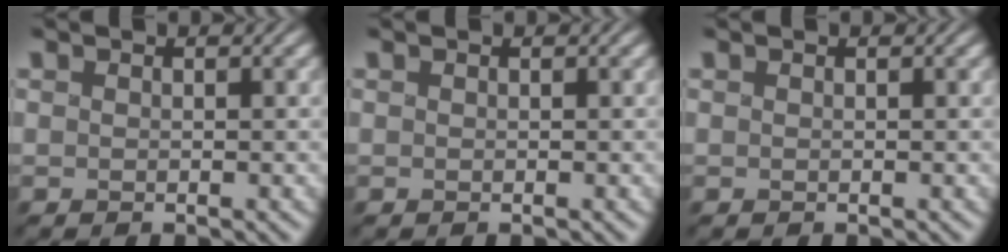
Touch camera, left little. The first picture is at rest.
{"total": 0.0}
{"total": 0.0}